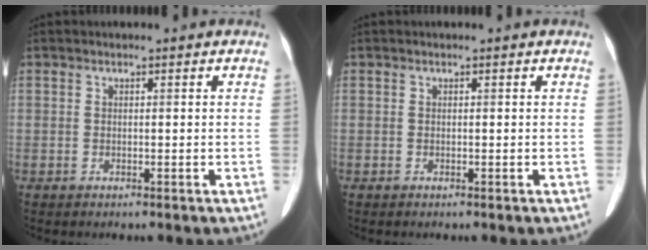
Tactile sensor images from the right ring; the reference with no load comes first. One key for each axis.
{"total": 0.0}